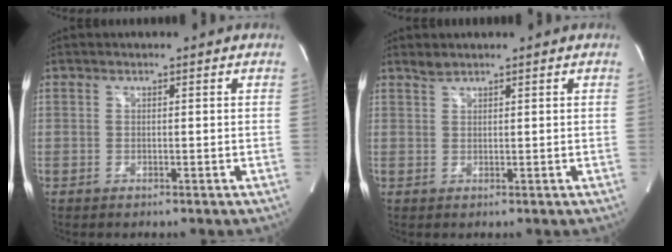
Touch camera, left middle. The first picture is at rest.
{"total": 1.1, "force": [1.1, 0.0, 0.2], "torque": [-0.006, 0.003, 0.026]}